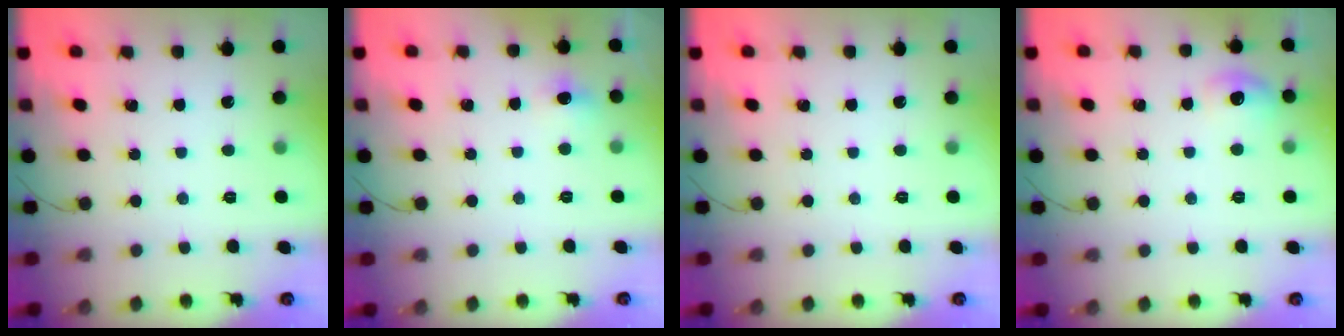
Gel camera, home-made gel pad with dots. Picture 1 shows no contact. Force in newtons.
{"total": 5.8, "press": 4.8, "slide": 3.1}
{"total": 0.0}
{"total": 7.9, "press": 6.9, "slide": 3.9}